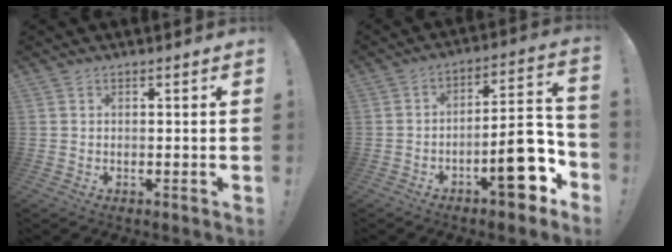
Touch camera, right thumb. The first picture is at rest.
{"total": 15.3, "force": [-7.2, 5.5, 12.3], "torque": [-0.141, 0.048, -0.111]}